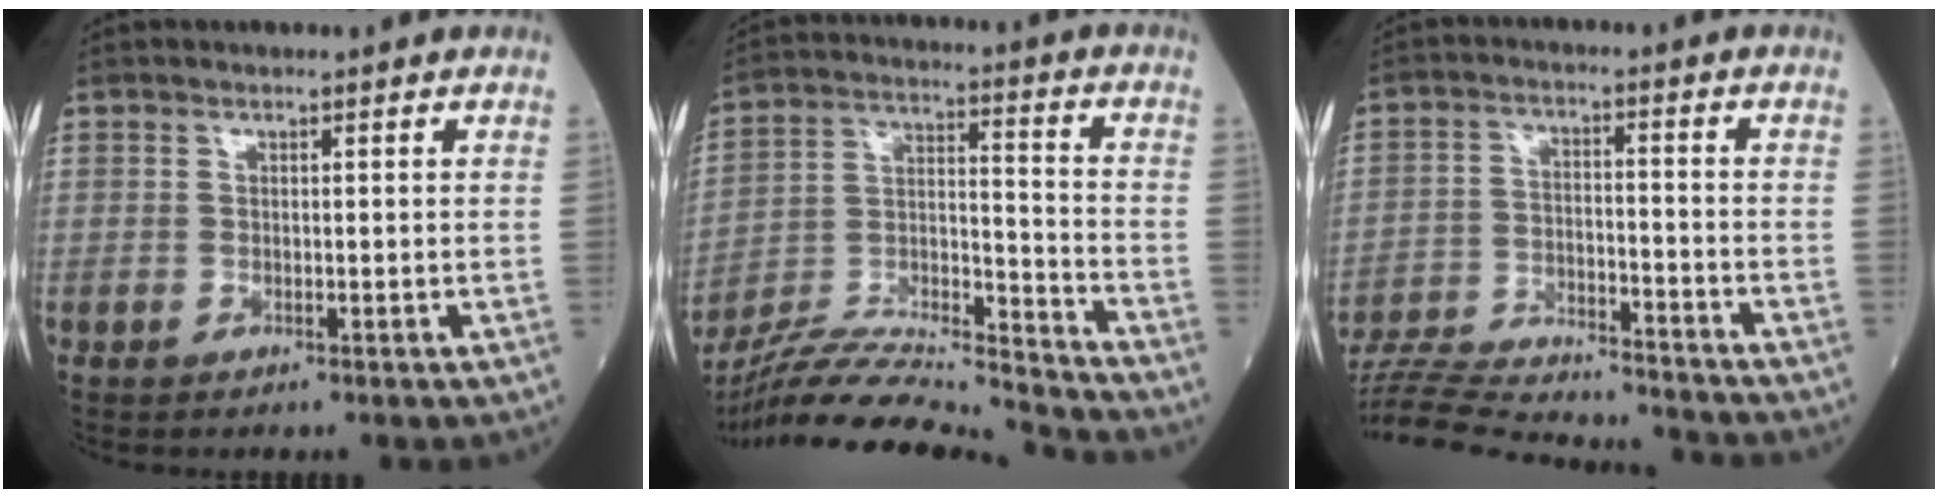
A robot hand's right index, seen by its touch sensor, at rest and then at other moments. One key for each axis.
{"total": 20.2, "fx": -19.2, "fy": -0.4, "fz": 6.3, "tx": -0.132, "ty": 0.002, "tz": -0.325}
{"total": 19.0, "fx": -18.1, "fy": 1.5, "fz": 5.6, "tx": -0.121, "ty": -0.011, "tz": -0.281}